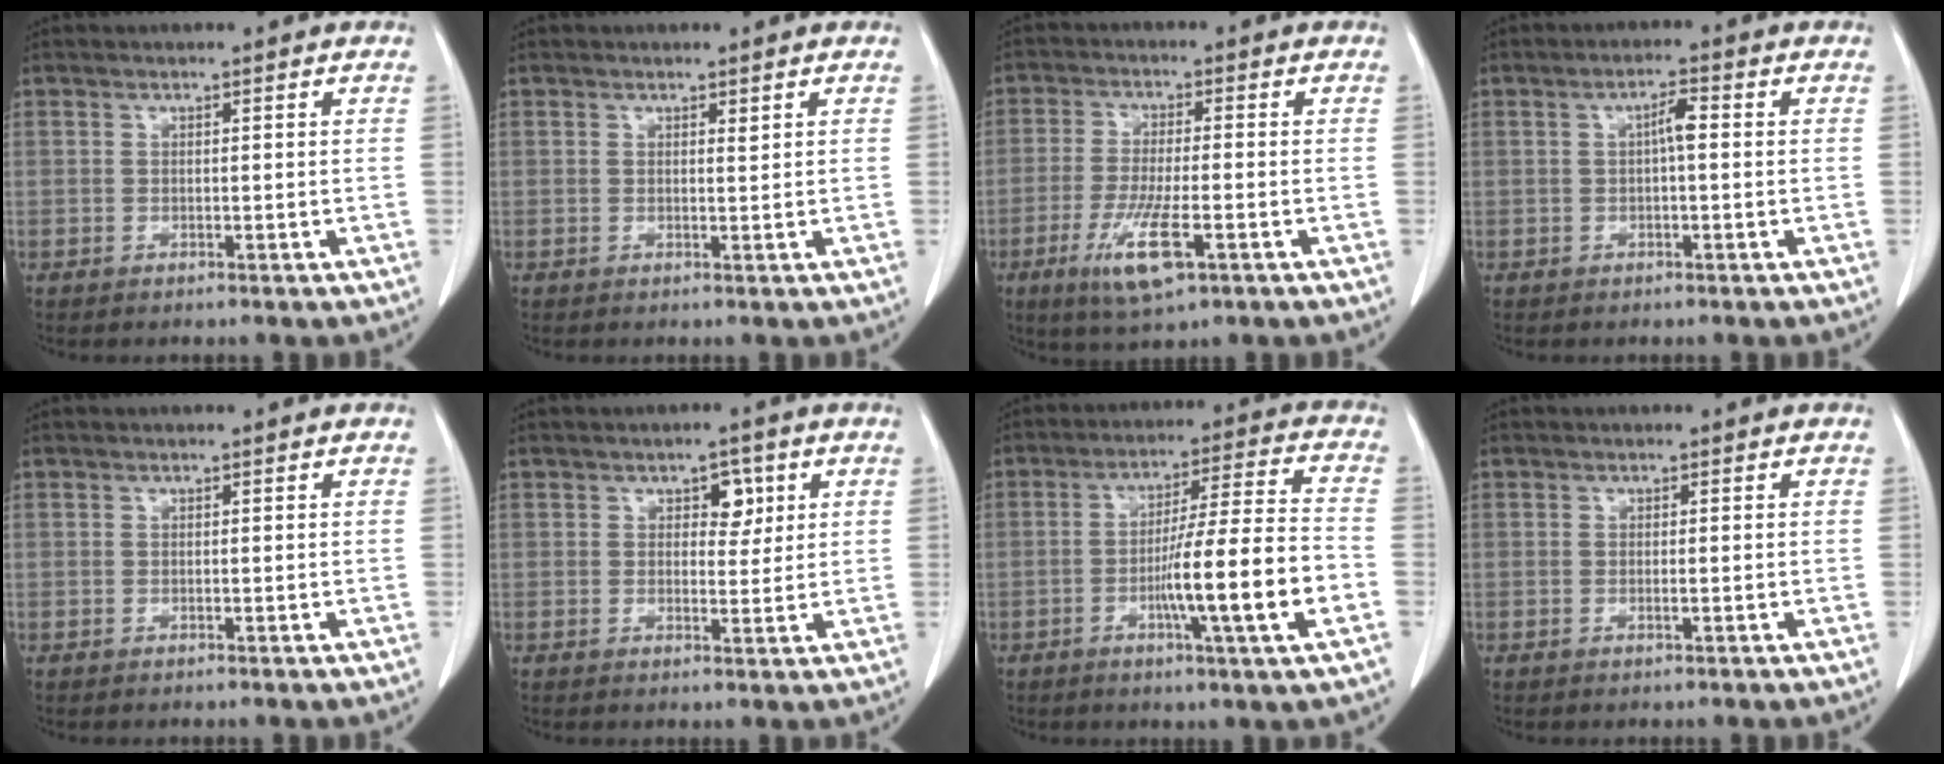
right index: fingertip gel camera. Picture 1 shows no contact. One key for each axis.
{"total": 0.5, "fx": 0.4, "fy": 0.1, "fz": 0.4, "tx": -0.008, "ty": -0.004, "tz": 0.006}
{"total": 8.7, "fx": -3.9, "fy": 1.4, "fz": 7.7, "tx": -0.152, "ty": -0.021, "tz": -0.065}
{"total": 2.7, "fx": 0.2, "fy": 0.5, "fz": 2.6, "tx": -0.046, "ty": 0.005, "tz": 0.003}
{"total": 0.0}
{"total": 3.5, "fx": 1.5, "fy": 2.1, "fz": 2.4, "tx": -0.028, "ty": 0.005, "tz": 0.021}
{"total": 13.9, "fx": -4.1, "fy": -0.5, "fz": 13.3, "tx": -0.220, "ty": -0.002, "tz": -0.069}
{"total": 0.6, "fx": -0.2, "fy": 0.0, "fz": 0.6, "tx": -0.013, "ty": -0.002, "tz": -0.002}